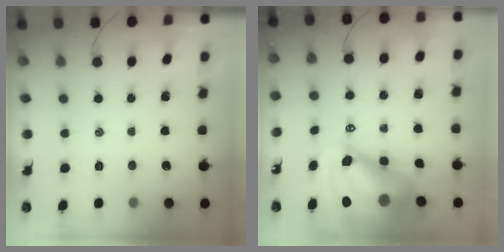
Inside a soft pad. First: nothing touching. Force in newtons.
{"total": 13.0, "press": 12.4, "slide": 4.0}